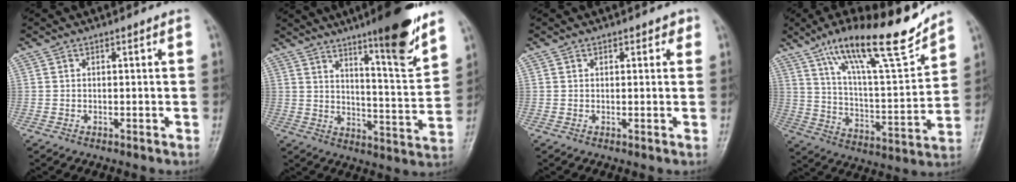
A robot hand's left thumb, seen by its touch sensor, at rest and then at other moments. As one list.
[{"total": 14.9, "force": [10.3, 1.8, 10.7], "torque": [-0.137, -0.070, 0.158]}, {"total": 1.8, "force": [1.0, 1.2, 0.9], "torque": [0.004, -0.001, 0.008]}, {"total": 21.2, "force": [14.9, 4.7, 14.4], "torque": [-0.208, -0.063, 0.251]}]